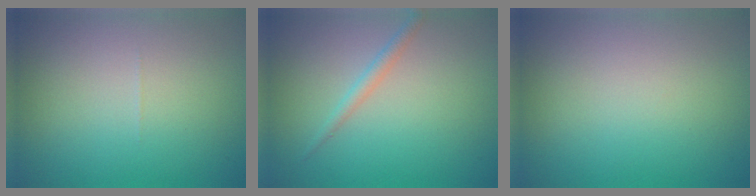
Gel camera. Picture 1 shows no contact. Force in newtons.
{"total": 1.3, "press": 1.3, "slide": 0.1}
{"total": 0.0}